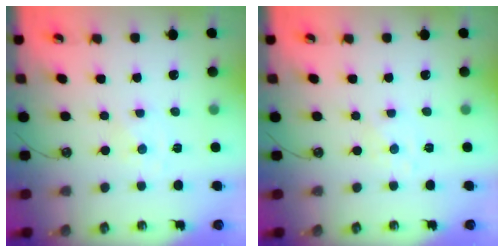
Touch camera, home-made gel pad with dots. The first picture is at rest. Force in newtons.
{"total": 1.7, "press": 1.6, "slide": 0.2}